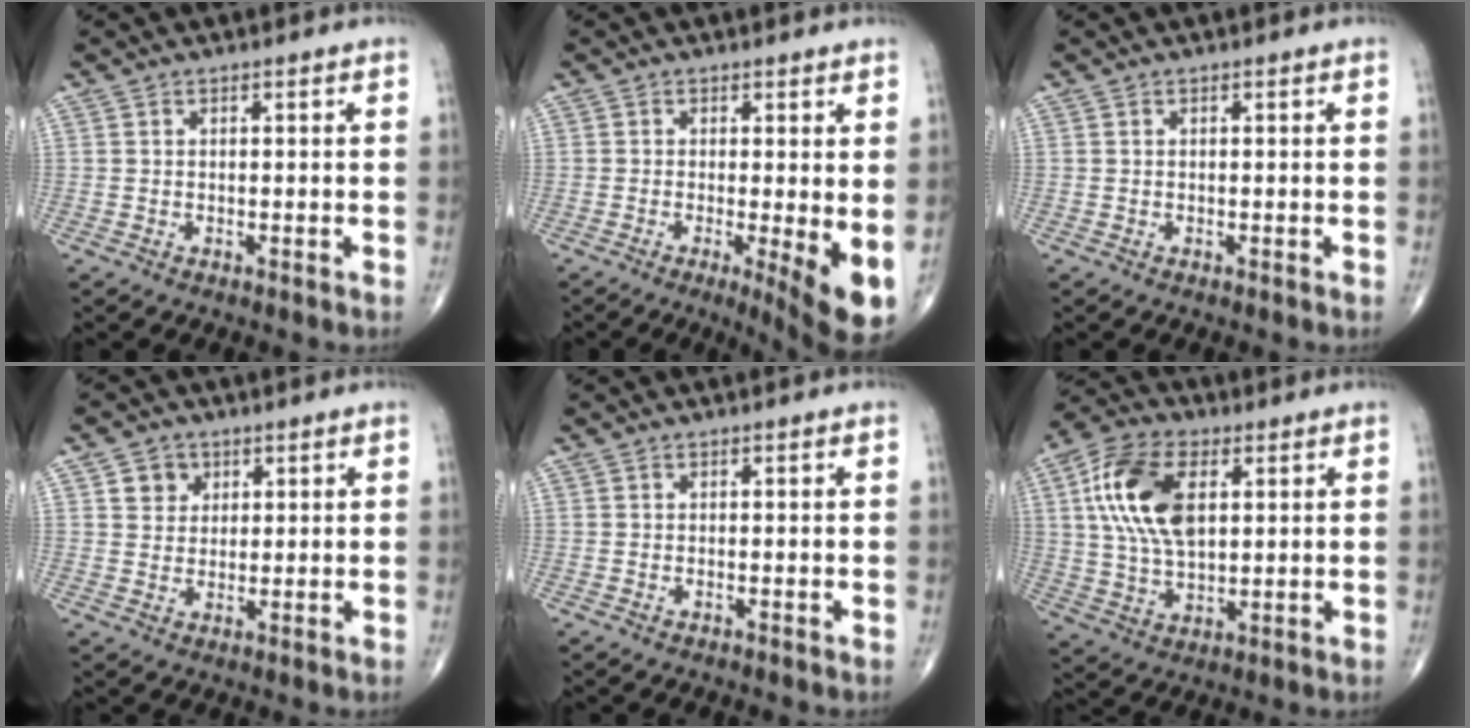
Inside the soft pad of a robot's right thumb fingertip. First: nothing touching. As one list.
[{"total": 8.2, "force": [-1.3, 2.0, 7.8], "torque": [-0.112, -0.021, -0.020]}, {"total": 0.0}, {"total": 4.3, "force": [1.8, 3.7, 1.2], "torque": [0.002, -0.006, 0.028]}, {"total": 0.0}, {"total": 15.4, "force": [3.9, 8.5, 12.2], "torque": [-0.233, 0.003, 0.071]}]